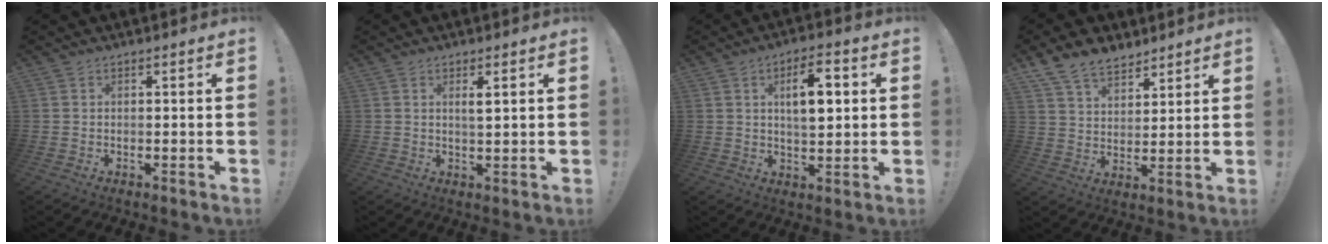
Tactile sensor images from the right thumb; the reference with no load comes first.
{"total": 2.5, "force": [1.0, 0.2, 2.2], "torque": [-0.032, -0.009, 0.013]}
{"total": 9.8, "force": [2.6, 4.4, 8.4], "torque": [-0.116, -0.002, 0.038]}
{"total": 10.0, "force": [7.8, 5.4, 3.3], "torque": [-0.067, -0.044, 0.155]}